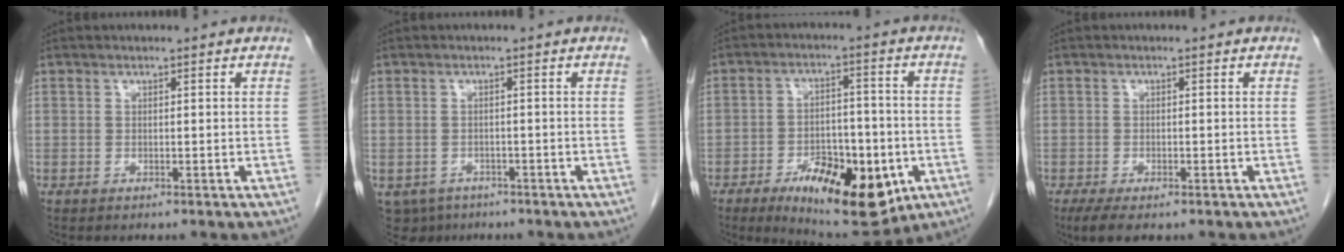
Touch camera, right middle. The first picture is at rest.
{"total": 5.9, "force": [-4.0, 4.1, 1.2], "torque": [-0.023, 0.000, -0.057]}
{"total": 15.5, "force": [-6.7, 6.2, 12.5], "torque": [-0.185, -0.007, -0.091]}
{"total": 5.3, "force": [-3.8, 1.9, 3.2], "torque": [-0.052, -0.010, -0.057]}